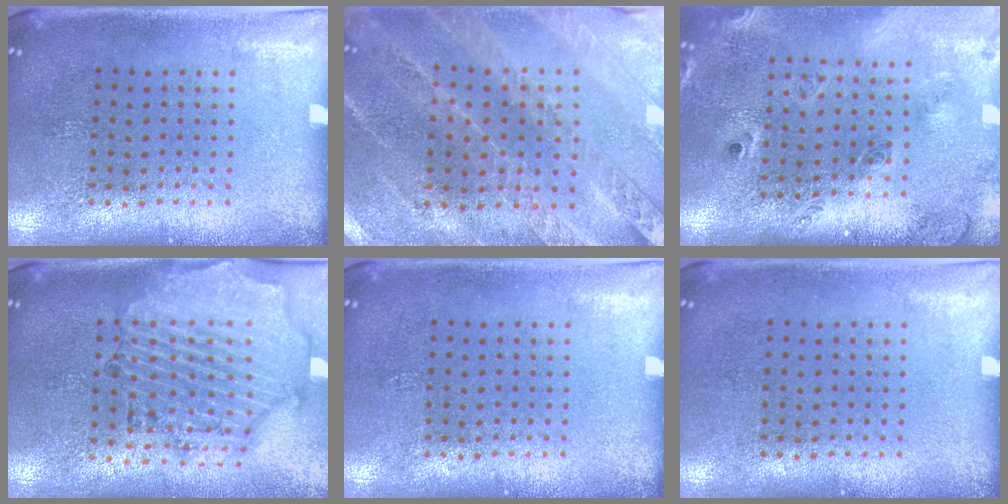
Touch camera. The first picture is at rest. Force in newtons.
{"total": 1.8, "press": 1.8, "slide": 0.1}
{"total": 2.6, "press": 1.8, "slide": 1.8}
{"total": 1.8, "press": 1.8, "slide": 0.3}
{"total": 0.0}
{"total": 0.0}